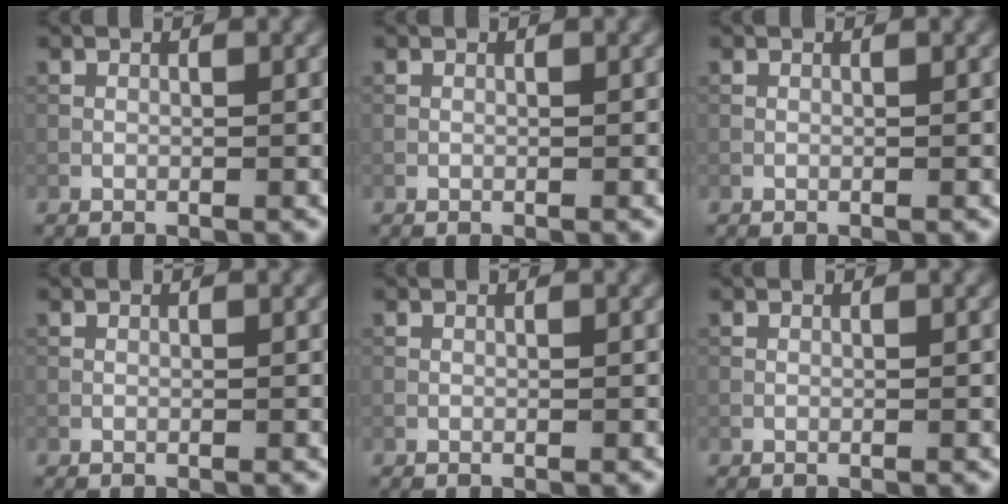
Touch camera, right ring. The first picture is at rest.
{"total": 0.0}
{"total": 0.0}
{"total": 0.0}
{"total": 0.0}
{"total": 0.0}